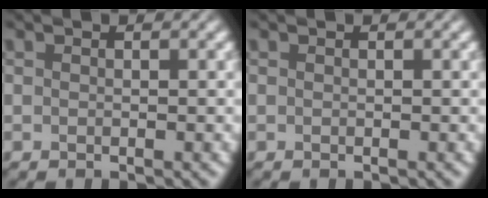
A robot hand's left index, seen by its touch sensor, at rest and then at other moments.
{"total": 0.0}